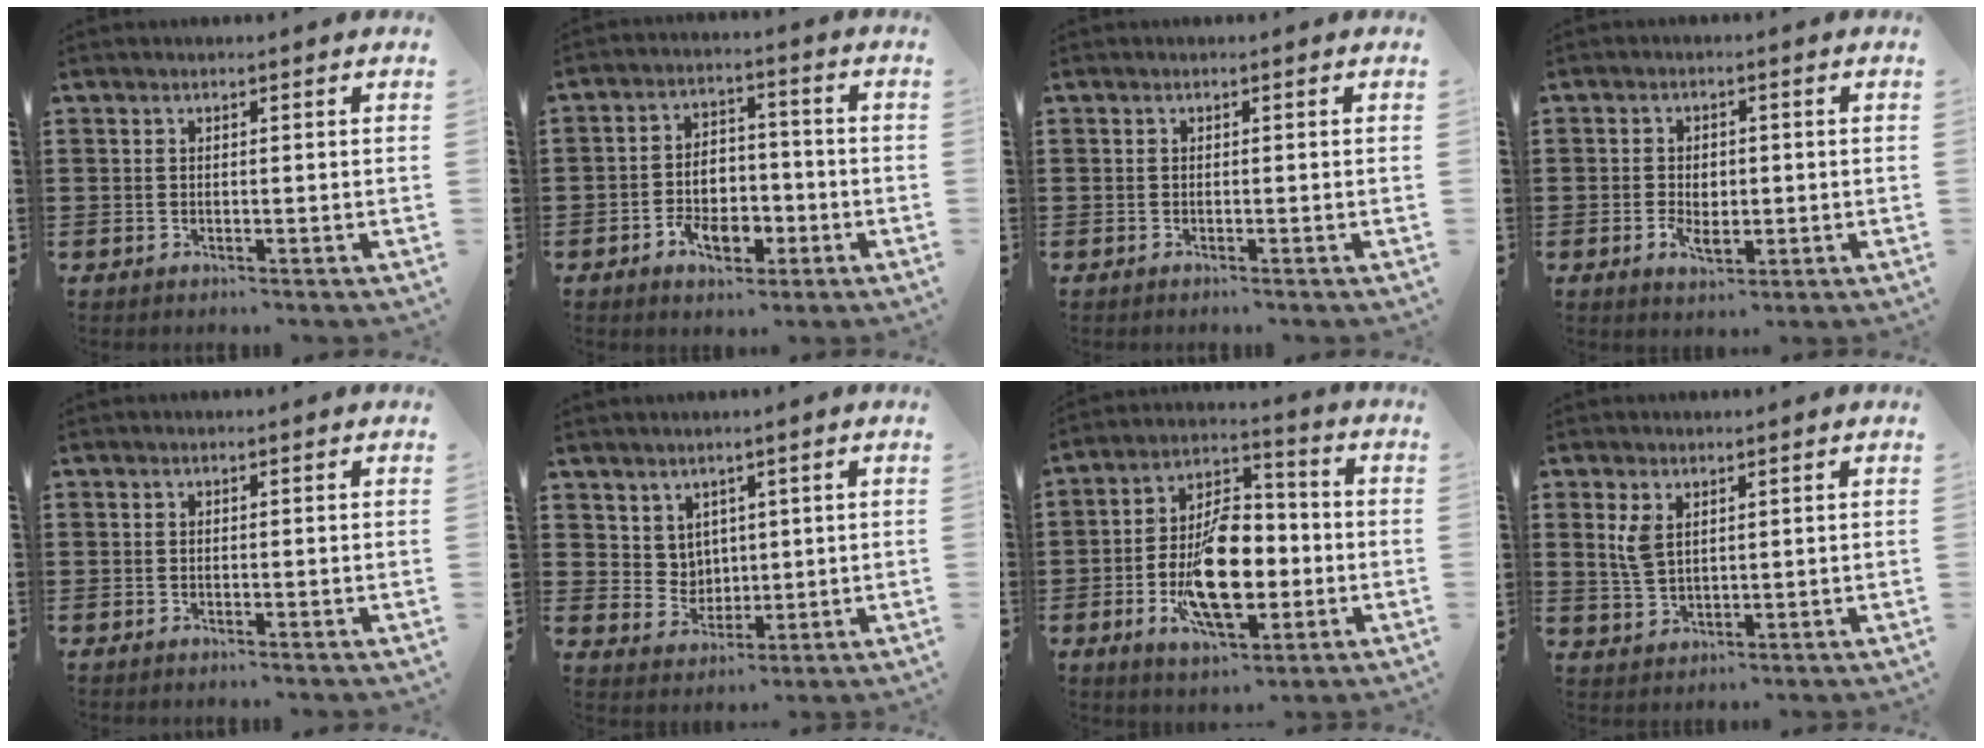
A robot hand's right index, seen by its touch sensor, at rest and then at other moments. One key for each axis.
{"total": 6.5, "fx": -2.5, "fy": 4.2, "fz": 4.2, "tx": -0.063, "ty": 0.002, "tz": -0.046}
{"total": 0.0}
{"total": 3.2, "fx": -0.6, "fy": 1.9, "fz": 2.5, "tx": -0.045, "ty": -0.004, "tz": -0.013}
{"total": 0.0}
{"total": 4.5, "fx": 2.9, "fy": 3.4, "fz": 0.4, "tx": -0.028, "ty": 0.000, "tz": 0.055}
{"total": 13.8, "fx": -3.2, "fy": 6.8, "fz": 11.5, "tx": -0.227, "ty": -0.005, "tz": -0.053}
{"total": 3.5, "fx": 1.6, "fy": 2.0, "fz": 2.4, "tx": -0.052, "ty": 0.006, "tz": 0.029}